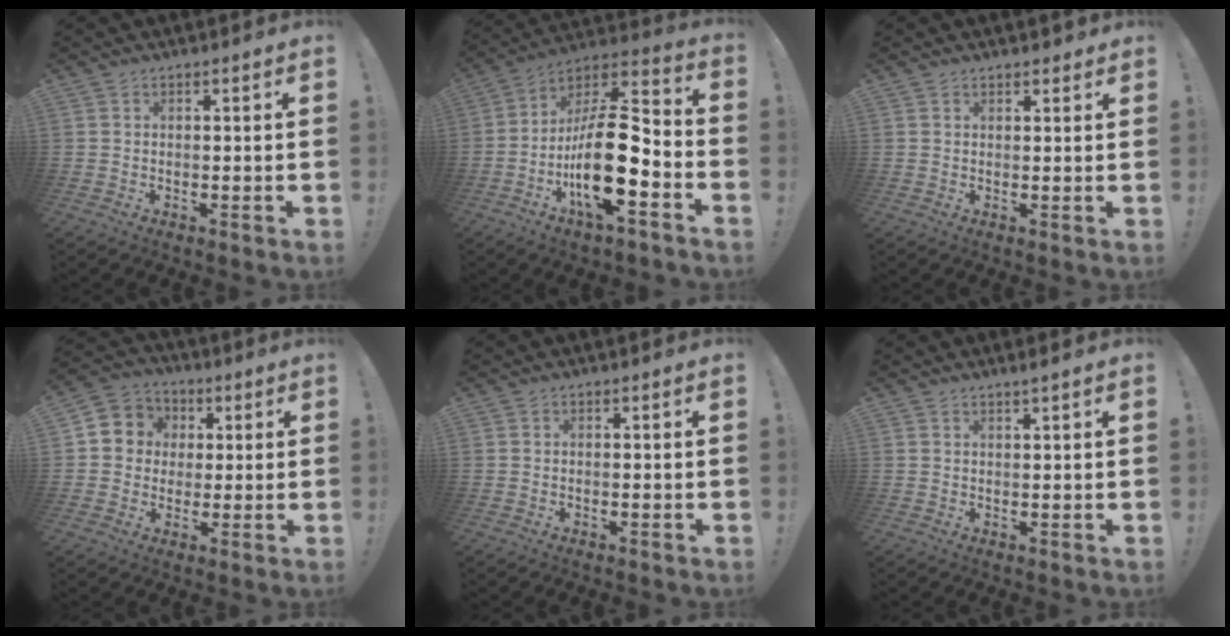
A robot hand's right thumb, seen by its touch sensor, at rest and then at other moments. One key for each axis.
{"total": 22.2, "fx": -6.4, "fy": 8.0, "fz": 19.7, "tx": -0.367, "ty": 0.034, "tz": -0.104}
{"total": 1.2, "fx": 1.0, "fy": 0.7, "fz": 0.3, "tx": 0.002, "ty": -0.004, "tz": 0.017}
{"total": 8.1, "fx": 0.2, "fy": 7.8, "fz": 2.1, "tx": -0.033, "ty": 0.013, "tz": 0.012}
{"total": 0.0}
{"total": 1.5, "fx": 1.1, "fy": -0.1, "fz": 1.0, "tx": -0.022, "ty": 0.000, "tz": 0.019}